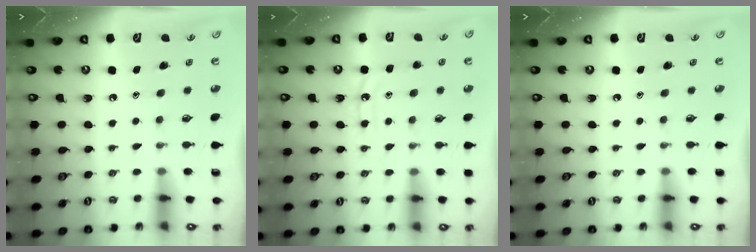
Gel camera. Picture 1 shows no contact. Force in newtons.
{"total": 7.0, "press": 6.9, "slide": 0.6}
{"total": 0.0}